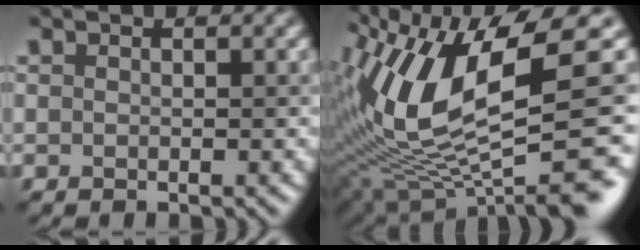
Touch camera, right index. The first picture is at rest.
{"total": 13.4, "force": [1.0, 4.4, 12.6], "torque": [-0.247, -0.003, 0.038]}